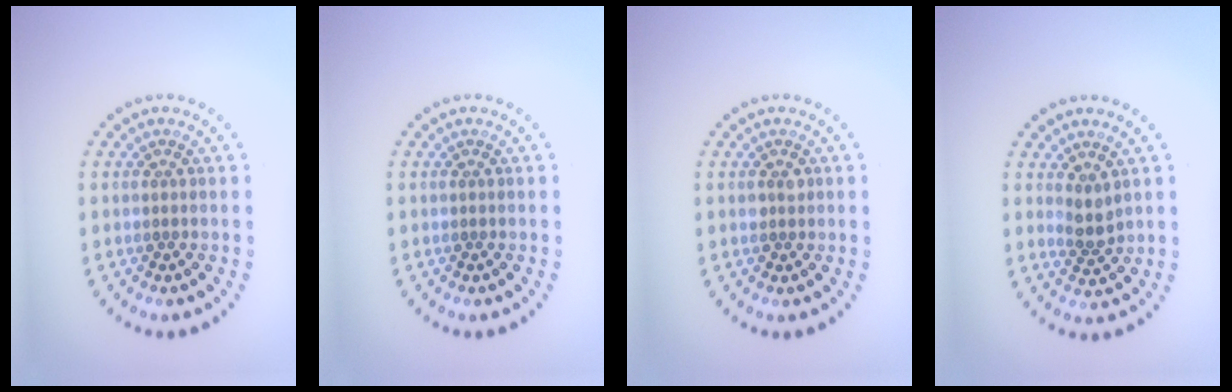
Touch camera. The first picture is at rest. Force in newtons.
{"total": 0.0}
{"total": 1.0, "press": 0.9, "slide": 0.3}
{"total": 1.7, "press": 1.4, "slide": 1.0}